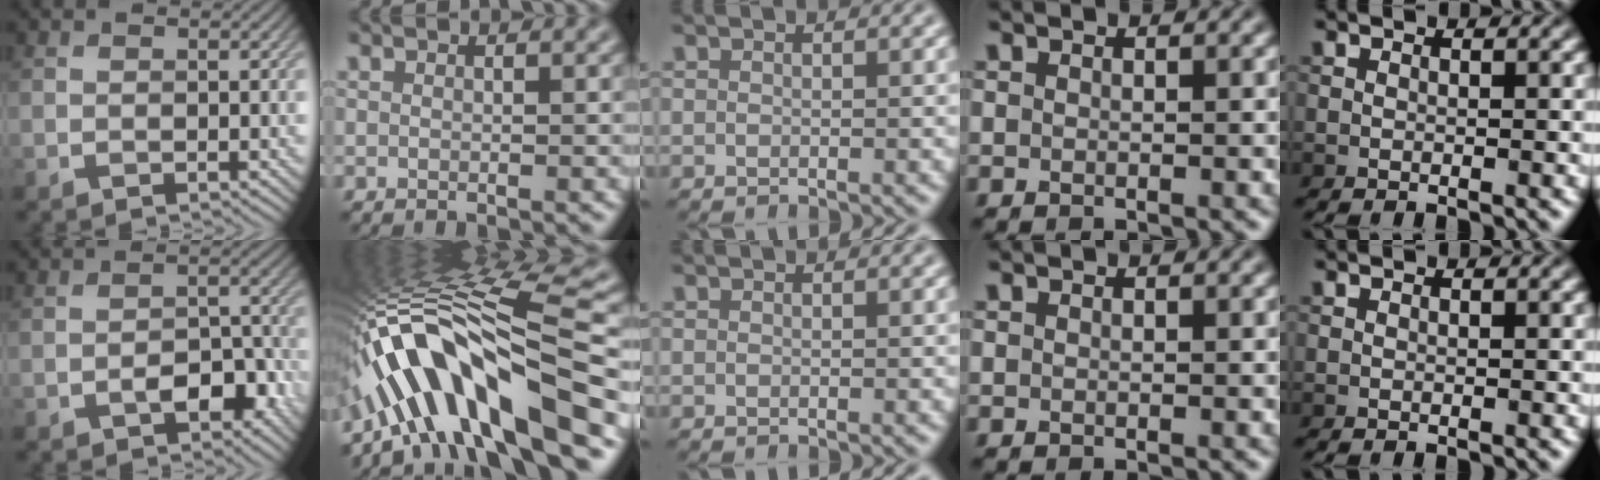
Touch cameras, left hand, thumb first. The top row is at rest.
{"thumb": {"total": 4.9, "force": [-2.2, 2.8, 3.4], "torque": [-0.050, 0.003, -0.037]}, "index": {"total": 15.6, "force": [-6.1, 3.9, 13.8], "torque": [-0.242, 0.038, -0.093]}}